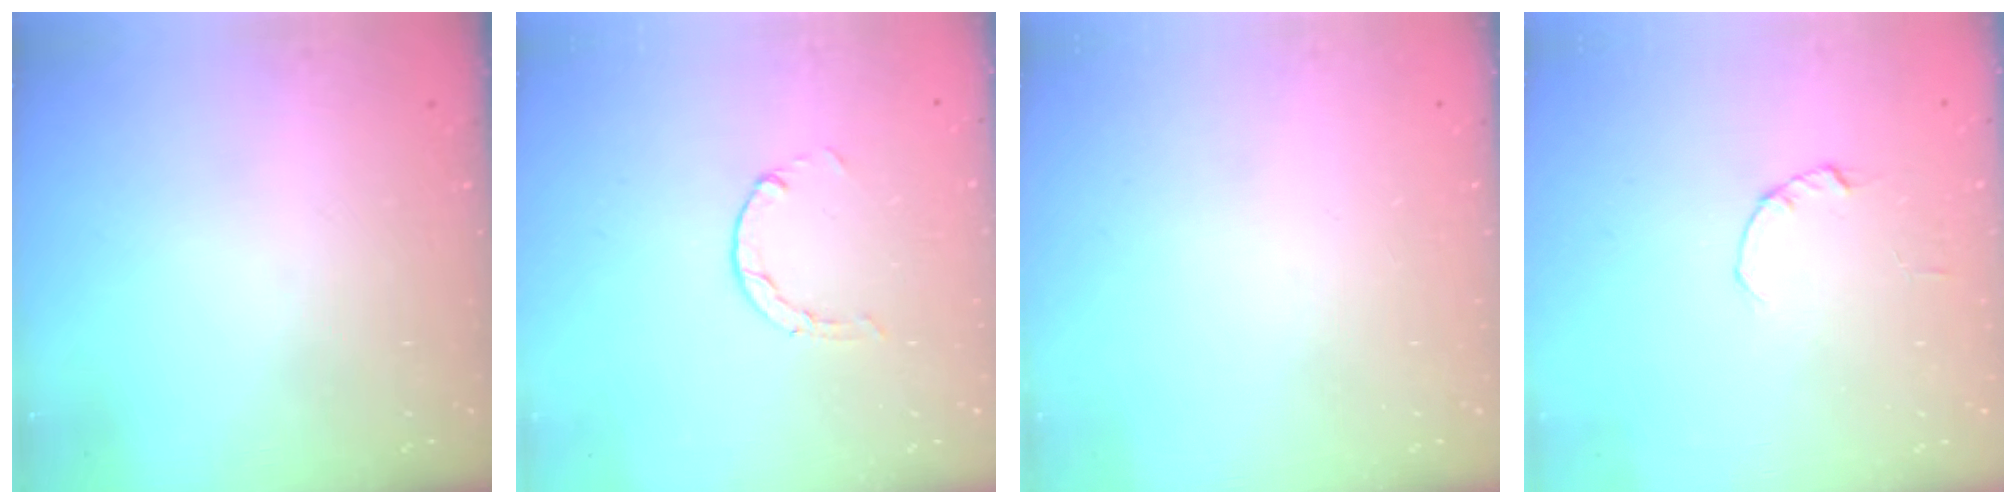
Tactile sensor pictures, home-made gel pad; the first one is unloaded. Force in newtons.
{"total": 0.6, "press": 0.6, "slide": 0.2}
{"total": 0.0}
{"total": 0.0}